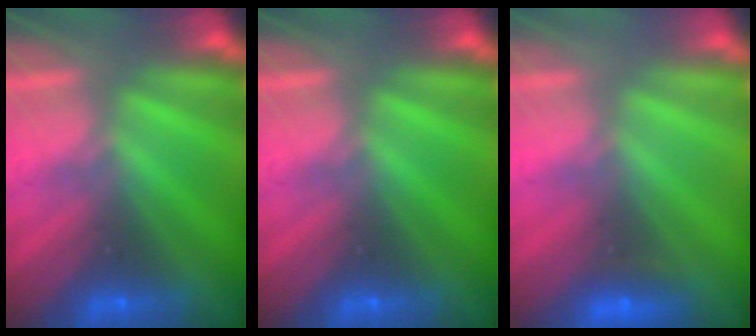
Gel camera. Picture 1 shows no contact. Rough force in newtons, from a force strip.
{"total": 0.0}
{"total": 1.9}